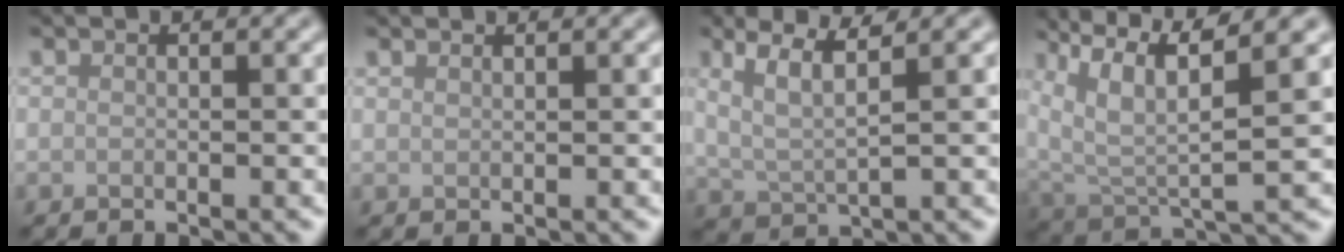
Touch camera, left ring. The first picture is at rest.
{"total": 0.7, "force": [0.7, 0.1, 0.2], "torque": [-0.001, -0.001, 0.009]}
{"total": 4.1, "force": [2.0, 1.1, 3.4], "torque": [-0.065, 0.003, 0.039]}
{"total": 9.0, "force": [4.7, 2.4, 7.3], "torque": [-0.158, 0.009, 0.092]}